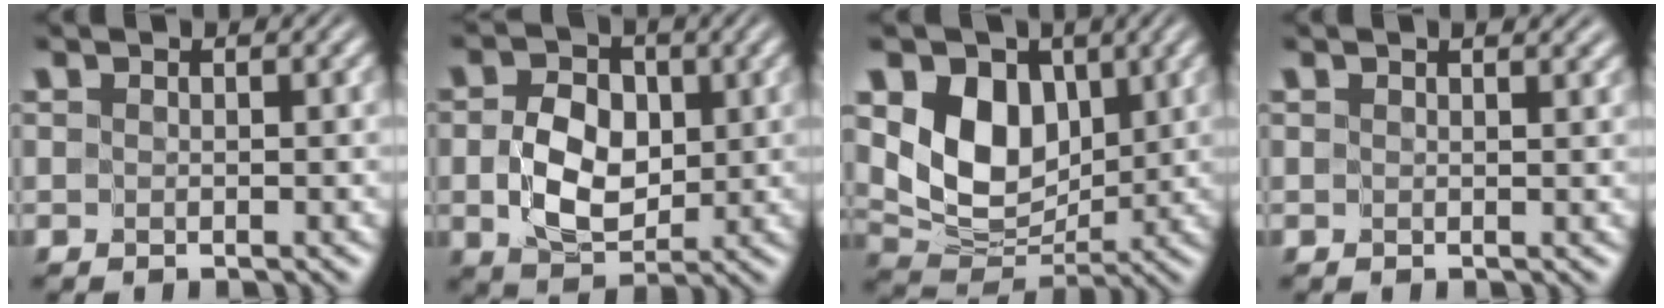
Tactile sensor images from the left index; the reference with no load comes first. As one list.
[{"total": 5.0, "force": [-0.6, 3.6, 3.5], "torque": [-0.069, -0.006, -0.003]}, {"total": 6.7, "force": [1.6, 5.0, 4.2], "torque": [-0.077, -0.013, 0.030]}, {"total": 2.3, "force": [1.6, 0.9, 1.4], "torque": [-0.002, 0.007, 0.006]}]